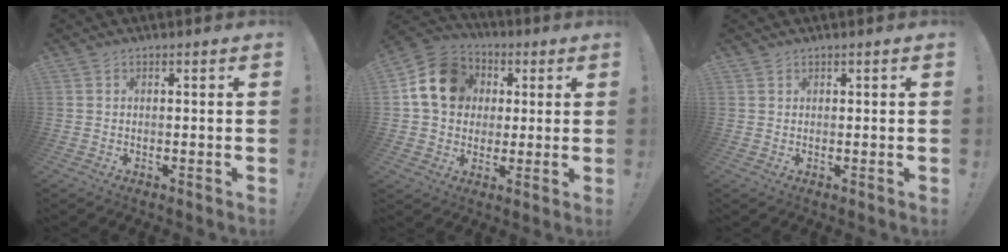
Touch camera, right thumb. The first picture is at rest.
{"total": 15.4, "force": [3.6, 12.9, 7.6], "torque": [-0.109, 0.002, 0.075]}
{"total": 0.8, "force": [0.6, 0.5, 0.0], "torque": [0.007, -0.003, 0.010]}